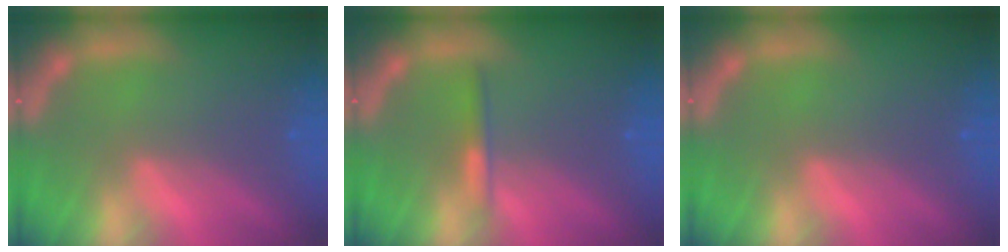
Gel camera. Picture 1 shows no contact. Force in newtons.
{"total": 1.4}
{"total": 0.0}